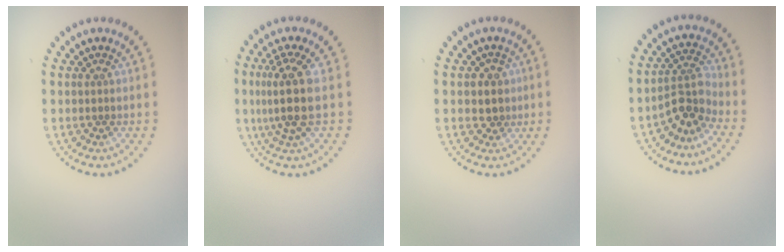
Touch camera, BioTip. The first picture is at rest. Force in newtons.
{"total": 3.9, "press": 3.2, "slide": 2.4}
{"total": 2.2, "press": 2.1, "slide": 0.7}
{"total": 3.1, "press": 2.3, "slide": 2.1}